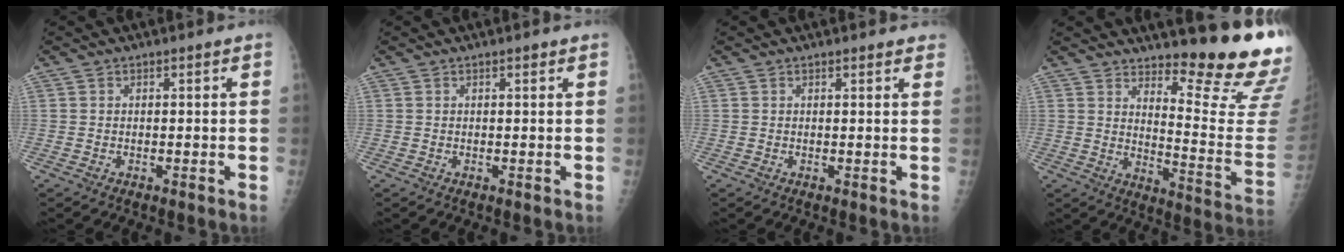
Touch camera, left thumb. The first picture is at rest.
{"total": 0.5, "force": [0.4, 0.2, 0.3], "torque": [-0.007, -0.003, 0.005]}
{"total": 2.7, "force": [2.4, 0.8, 0.9], "torque": [0.004, -0.005, 0.019]}
{"total": 18.6, "force": [15.3, 2.3, 10.2], "torque": [-0.111, -0.174, 0.204]}